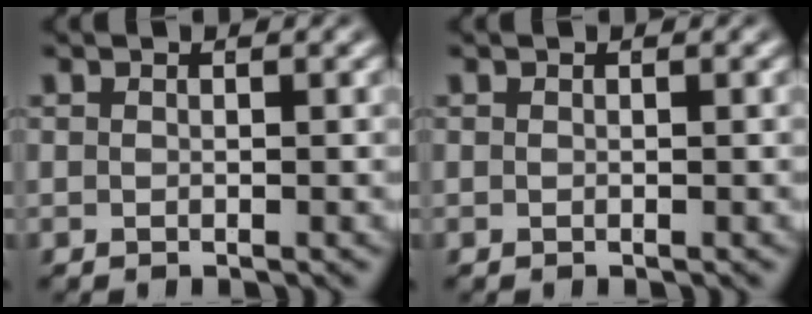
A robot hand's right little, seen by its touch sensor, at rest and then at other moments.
{"total": 0.0}